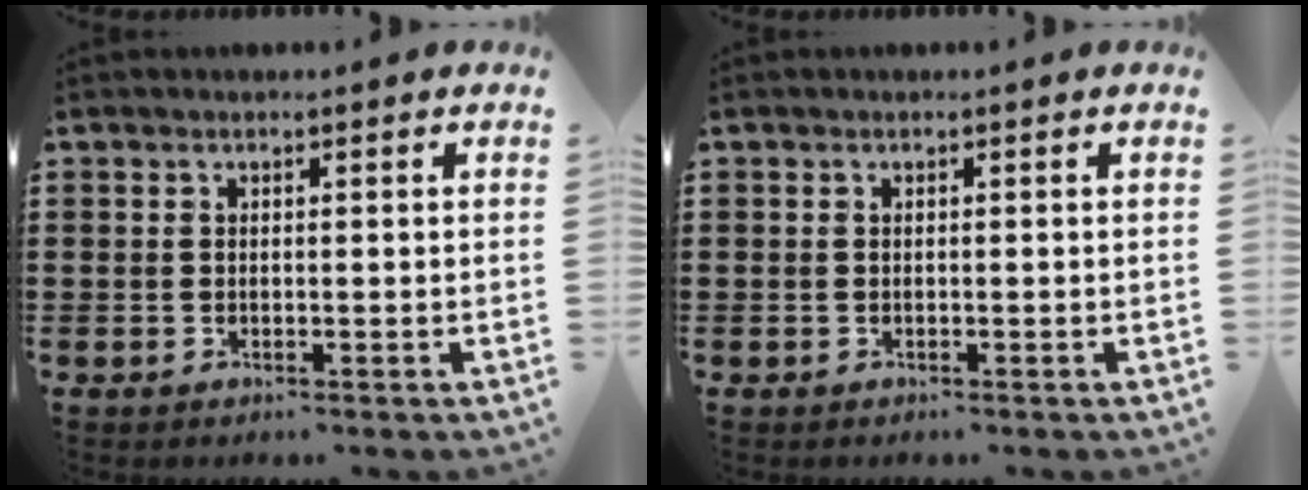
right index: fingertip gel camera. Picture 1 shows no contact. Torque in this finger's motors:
{"motor_torque": [-0.71, 0.86, -1.06, -0.21]}